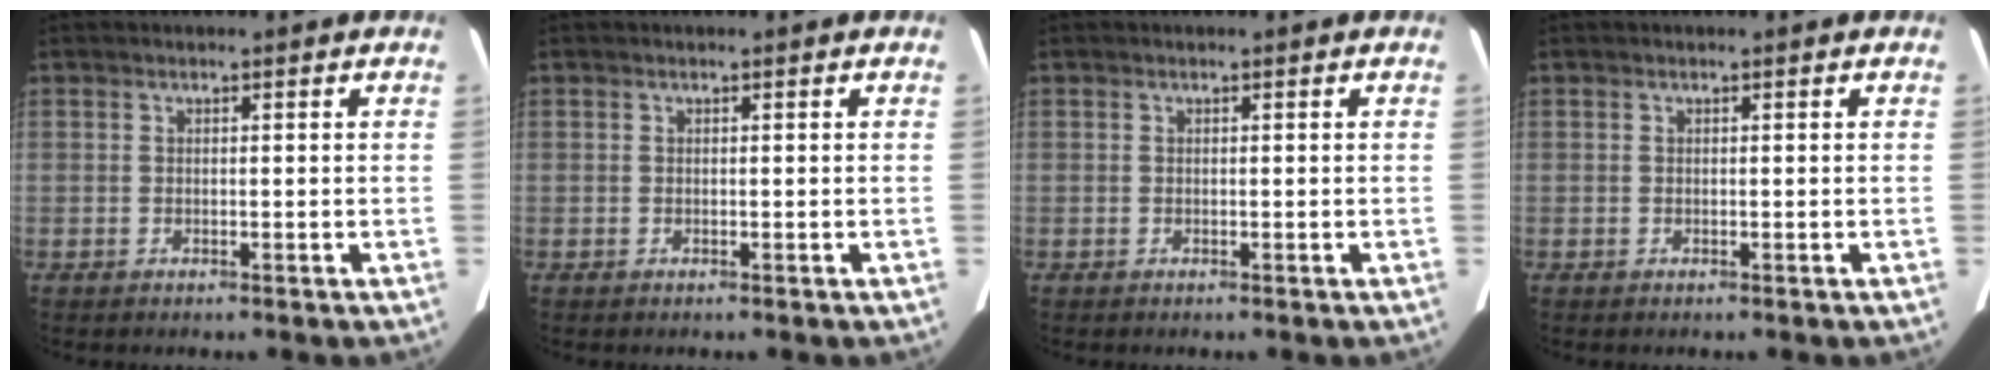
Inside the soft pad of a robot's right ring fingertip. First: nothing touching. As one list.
[{"total": 0.0}, {"total": 0.0}, {"total": 0.0}]